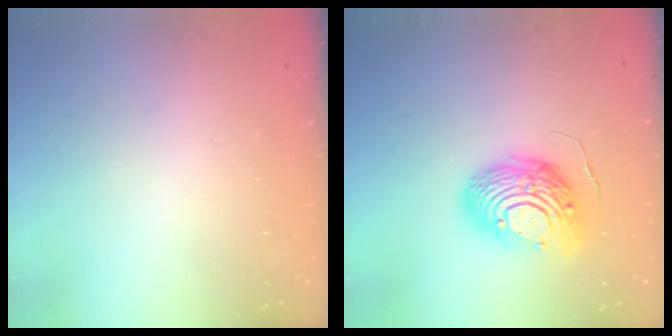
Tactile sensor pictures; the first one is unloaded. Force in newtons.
{"total": 14.1, "press": 13.9, "slide": 2.6}